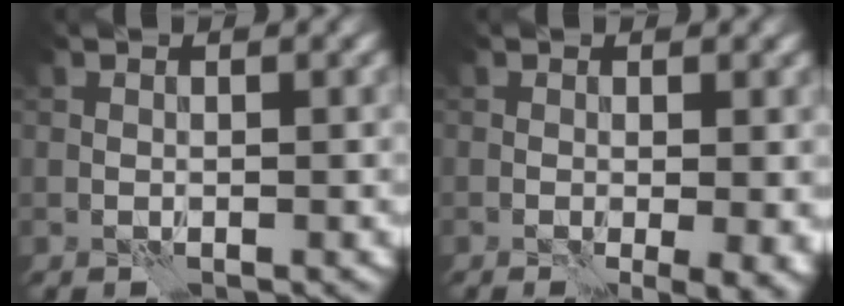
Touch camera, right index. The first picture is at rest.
{"total": 3.7, "force": [-0.3, 1.1, 3.5], "torque": [-0.033, -0.008, 0.001]}